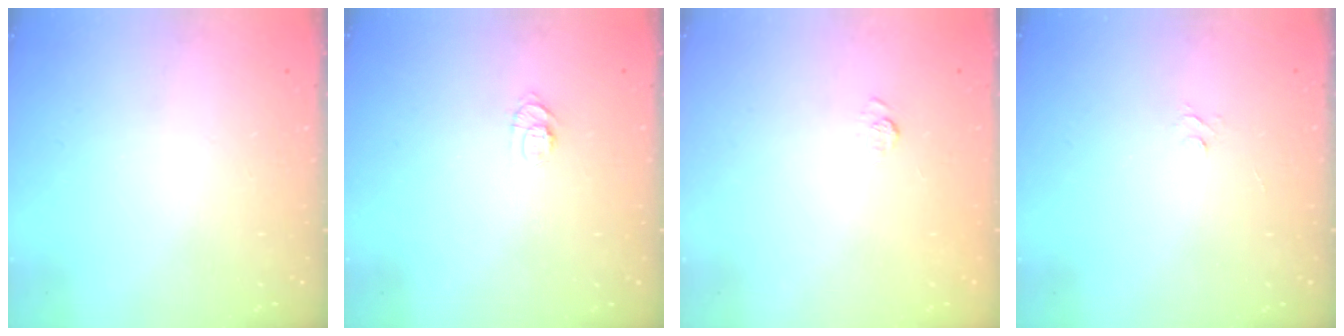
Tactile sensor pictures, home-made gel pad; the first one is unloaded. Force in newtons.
{"total": 4.7, "press": 4.7, "slide": 0.5}
{"total": 7.5, "press": 7.3, "slide": 1.4}
{"total": 3.7, "press": 3.7, "slide": 0.4}